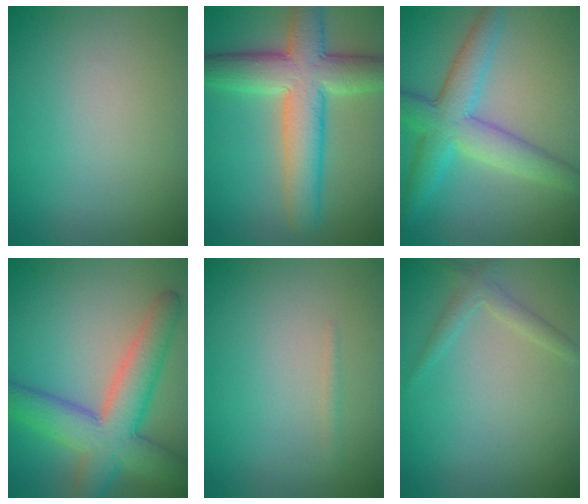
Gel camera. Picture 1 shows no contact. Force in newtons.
{"total": 8.6, "press": 8.6, "slide": 0.5}
{"total": 5.7, "press": 5.7, "slide": 0.2}
{"total": 7.8, "press": 7.8, "slide": 0.4}
{"total": 0.6, "press": 0.6, "slide": 0.0}
{"total": 1.5, "press": 1.5, "slide": 0.1}